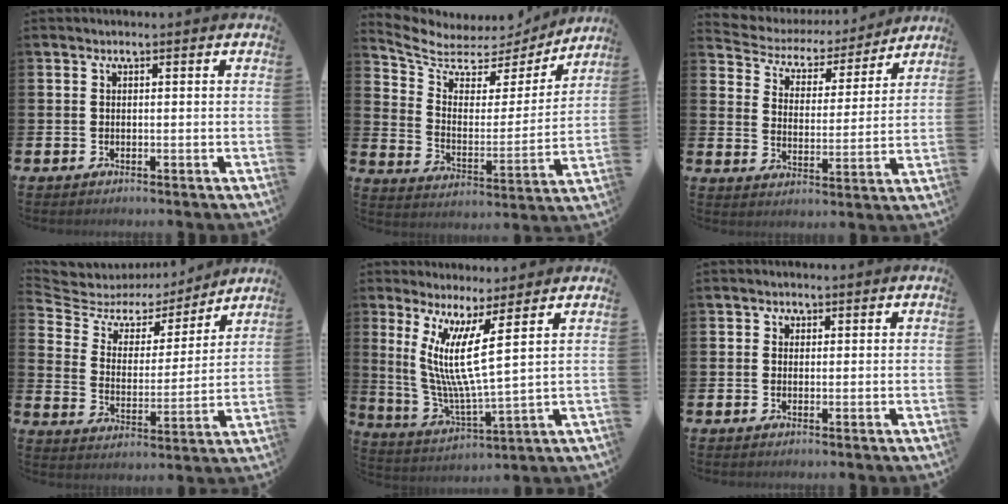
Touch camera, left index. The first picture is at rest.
{"total": 6.4, "force": [5.7, 2.8, 1.0], "torque": [-0.061, -0.050, 0.092]}
{"total": 4.7, "force": [4.1, 2.2, 0.6], "torque": [-0.039, -0.032, 0.063]}
{"total": 6.0, "force": [5.1, 3.1, 0.9], "torque": [-0.047, -0.040, 0.080]}
{"total": 9.2, "force": [5.1, 0.6, 7.6], "torque": [-0.145, -0.039, 0.085]}
{"total": 1.0, "force": [0.4, 0.9, 0.2], "torque": [0.010, 0.000, 0.002]}